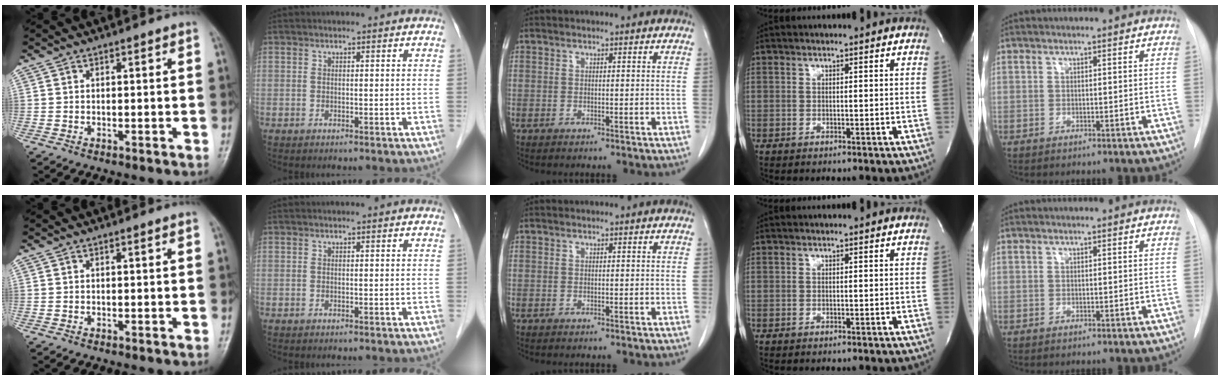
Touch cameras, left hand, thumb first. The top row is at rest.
{}